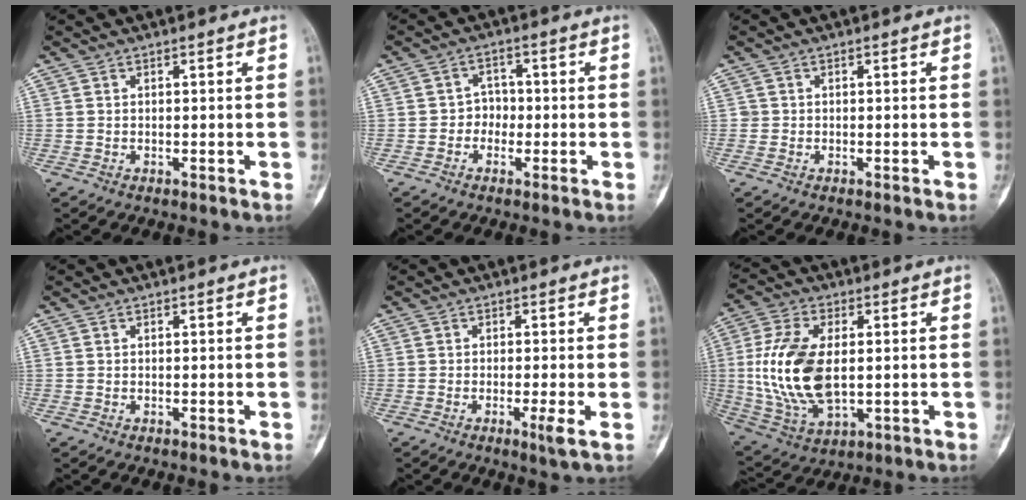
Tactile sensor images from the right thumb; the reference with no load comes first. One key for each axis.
{"total": 3.4, "fx": -0.9, "fy": 3.1, "fz": 1.3, "tx": 0.012, "ty": 0.012, "tz": -0.025}
{"total": 0.7, "fx": -0.1, "fy": 0.7, "fz": 0.0, "tx": 0.004, "ty": 0.005, "tz": -0.002}
{"total": 0.0}
{"total": 2.8, "fx": -0.9, "fy": -0.1, "fz": 2.6, "tx": -0.052, "ty": -0.009, "tz": -0.018}
{"total": 17.1, "fx": 0.6, "fy": 9.5, "fz": 14.3, "tx": -0.294, "ty": -0.008, "tz": 0.022}